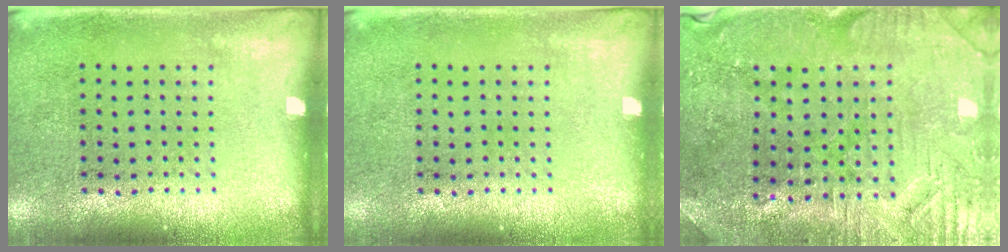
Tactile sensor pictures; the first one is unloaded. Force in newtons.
{"total": 0.0}
{"total": 1.4, "press": 1.4, "slide": 0.4}